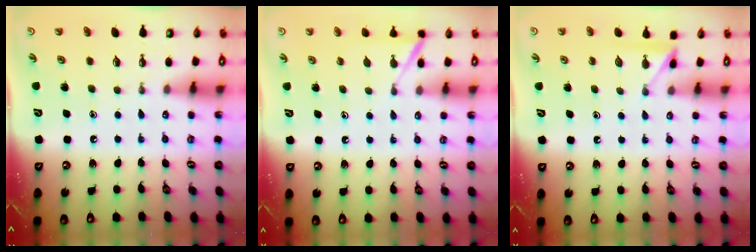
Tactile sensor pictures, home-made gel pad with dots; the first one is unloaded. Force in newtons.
{"total": 5.9, "press": 5.9, "slide": 0.5}
{"total": 4.4, "press": 4.4, "slide": 0.3}